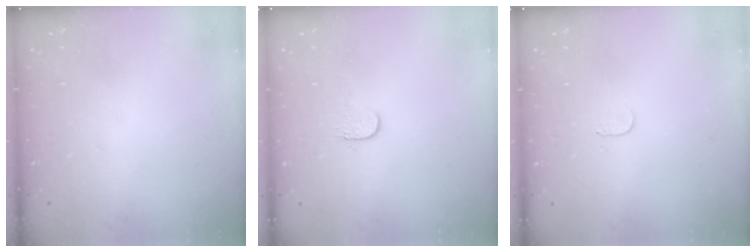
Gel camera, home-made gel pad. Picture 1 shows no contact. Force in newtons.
{"total": 3.6, "press": 3.6, "slide": 0.3}
{"total": 3.0, "press": 3.0, "slide": 0.3}